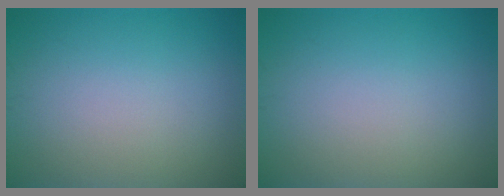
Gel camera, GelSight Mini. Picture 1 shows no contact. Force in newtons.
{"total": 0.0}